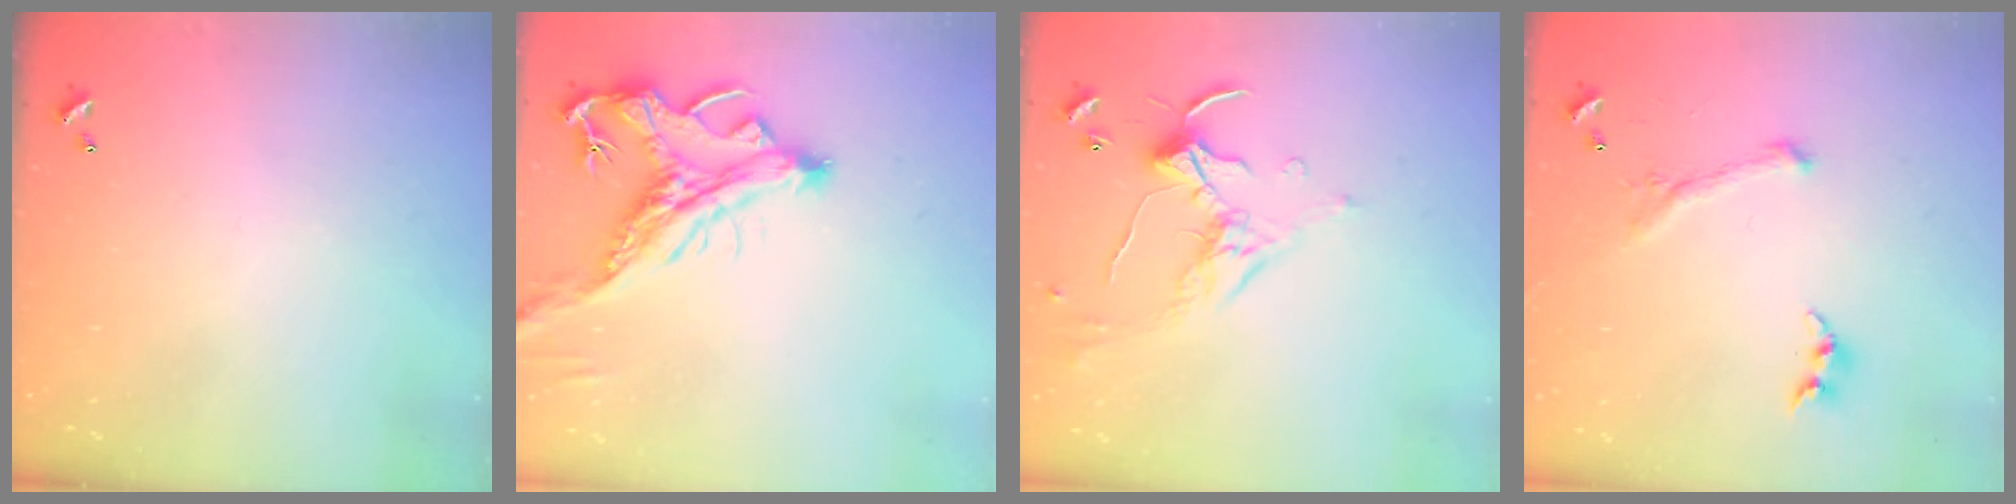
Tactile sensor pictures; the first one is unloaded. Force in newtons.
{"total": 4.1, "press": 3.8, "slide": 1.5}
{"total": 1.2, "press": 0.8, "slide": 0.8}
{"total": 2.8, "press": 2.6, "slide": 0.9}